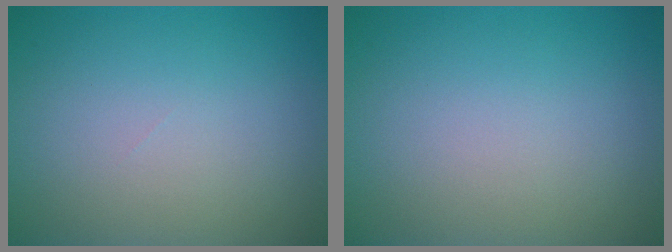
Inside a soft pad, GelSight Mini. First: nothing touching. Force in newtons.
{"total": 0.0}